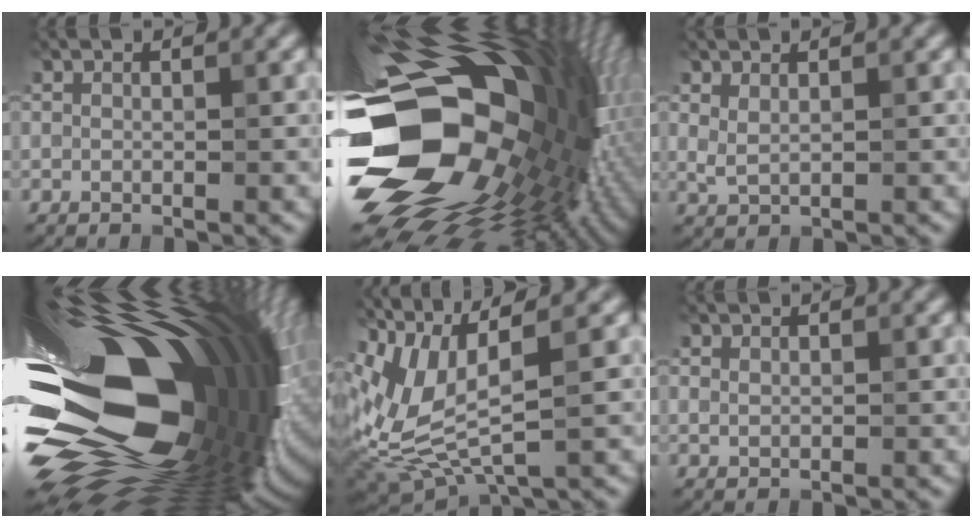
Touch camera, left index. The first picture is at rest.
{"total": 20.8, "force": [-1.7, 14.2, 15.1], "torque": [-0.296, -0.051, -0.018]}
{"total": 1.2, "force": [0.8, 0.4, 0.7], "torque": [-0.020, -0.005, 0.021]}
{"total": 22.1, "force": [0.5, 11.8, 18.7], "torque": [-0.330, -0.040, -0.008]}
{"total": 7.2, "force": [2.1, 2.7, 6.4], "torque": [-0.154, -0.009, 0.047]}
{"total": 0.6, "force": [0.4, 0.4, 0.2], "torque": [-0.004, -0.001, 0.010]}